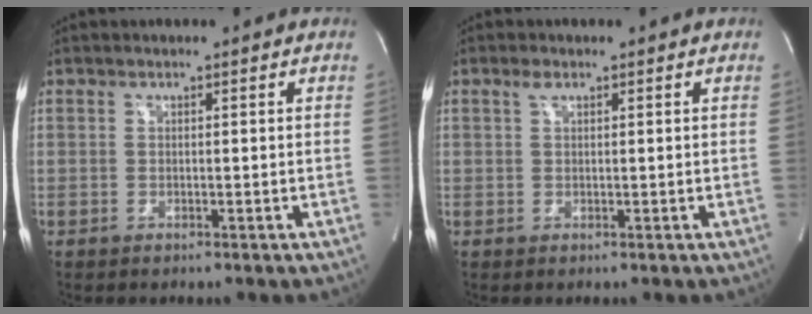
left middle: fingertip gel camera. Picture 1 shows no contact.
{"total": 1.0, "force": [0.7, 0.4, 0.7], "torque": [-0.016, 0.006, 0.014]}